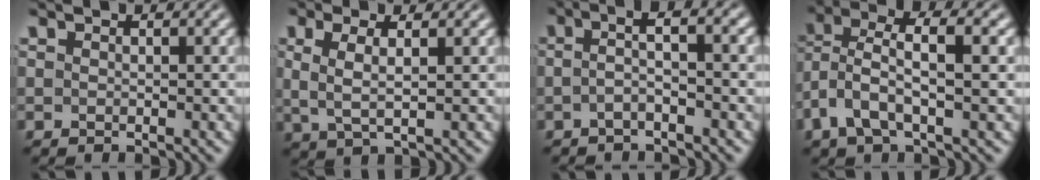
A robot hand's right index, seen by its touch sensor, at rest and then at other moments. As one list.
[{"total": 3.4, "force": [0.8, 1.4, 3.0], "torque": [-0.066, -0.005, 0.021]}, {"total": 2.5, "force": [-0.7, -0.3, 2.4], "torque": [-0.033, -0.001, -0.013]}, {"total": 4.0, "force": [0.8, 2.2, 3.3], "torque": [-0.090, -0.019, 0.025]}]